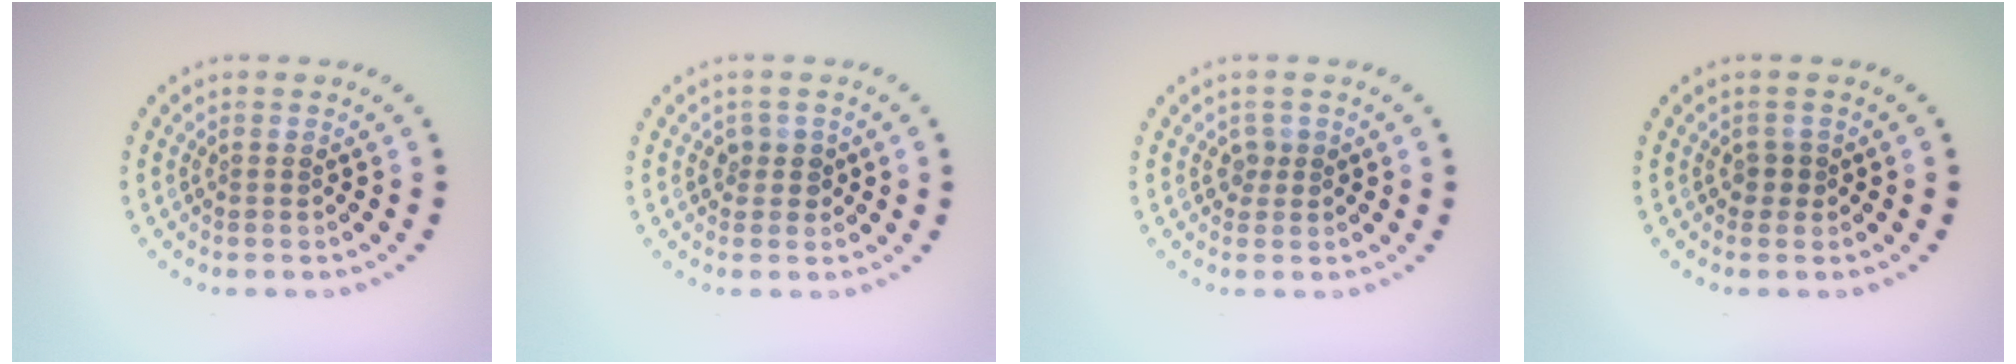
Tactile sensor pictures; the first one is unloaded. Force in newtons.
{"total": 1.5, "press": 1.3, "slide": 0.8}
{"total": 1.1, "press": 0.9, "slide": 0.7}
{"total": 1.0, "press": 0.8, "slide": 0.5}